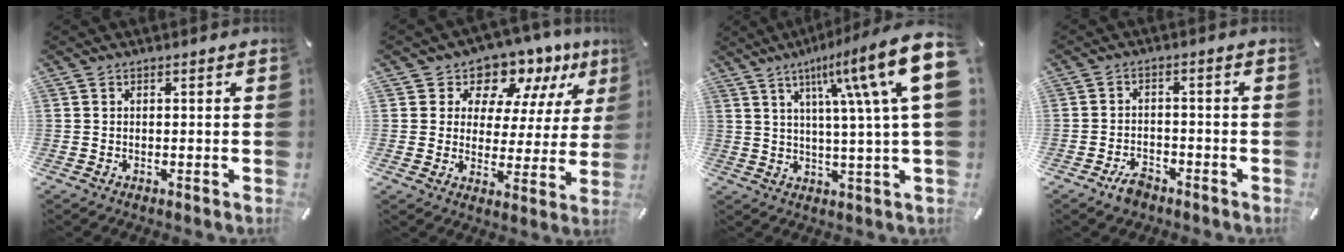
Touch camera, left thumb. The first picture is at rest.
{"total": 10.7, "force": [8.6, 6.2, 1.7], "torque": [-0.025, -0.086, 0.154]}
{"total": 20.2, "force": [6.9, 3.9, 18.6], "torque": [-0.280, -0.034, 0.093]}
{"total": 4.4, "force": [-3.1, 2.5, 1.7], "torque": [-0.025, 0.020, -0.056]}